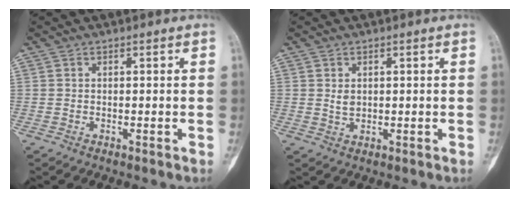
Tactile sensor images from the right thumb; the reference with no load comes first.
{"total": 1.8, "force": [0.5, 1.2, 1.2], "torque": [-0.014, -0.005, 0.012]}